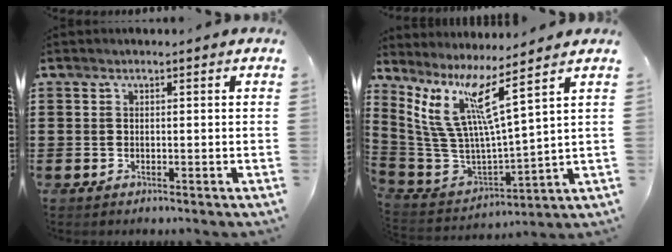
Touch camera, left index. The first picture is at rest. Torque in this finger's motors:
{"motor_torque": [1.09, 0.28, 0.36, 0.21]}